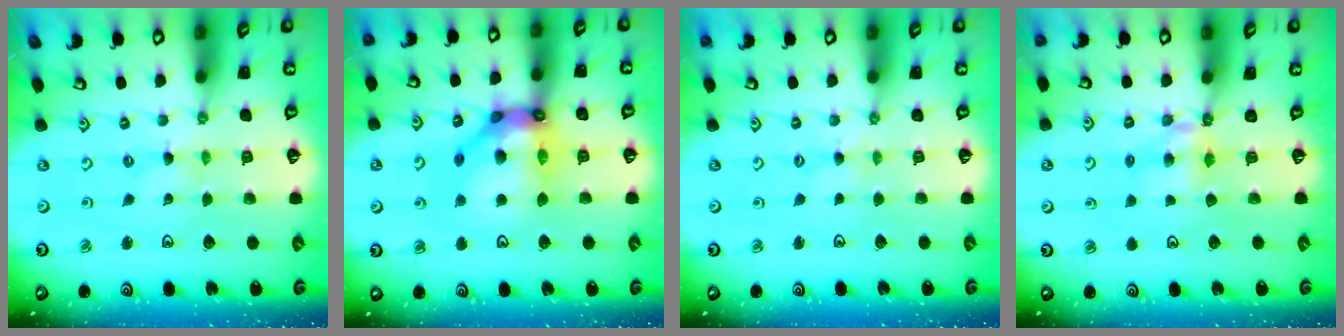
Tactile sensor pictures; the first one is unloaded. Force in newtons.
{"total": 17.0, "press": 16.9, "slide": 1.8}
{"total": 1.6, "press": 1.5, "slide": 0.3}
{"total": 5.7, "press": 5.7, "slide": 0.1}